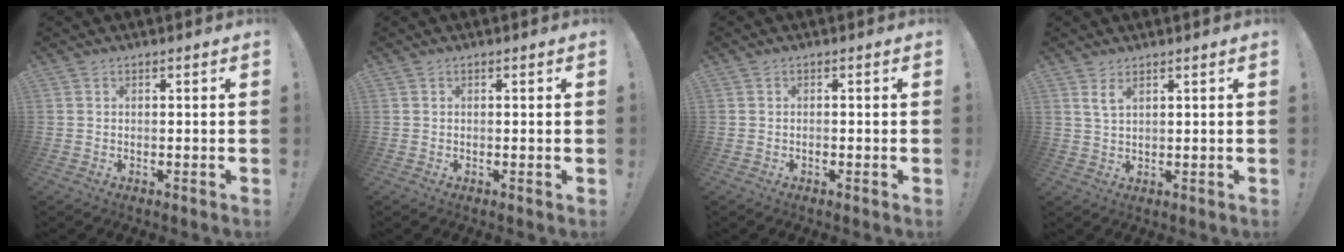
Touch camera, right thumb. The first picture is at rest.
{"total": 0.5, "force": [-0.1, -0.3, 0.4], "torque": [-0.004, -0.003, -0.002]}
{"total": 0.6, "force": [-0.6, 0.2, 0.2], "torque": [-0.010, 0.002, -0.008]}
{"total": 3.6, "force": [2.2, 1.4, 2.5], "torque": [-0.038, -0.011, 0.039]}